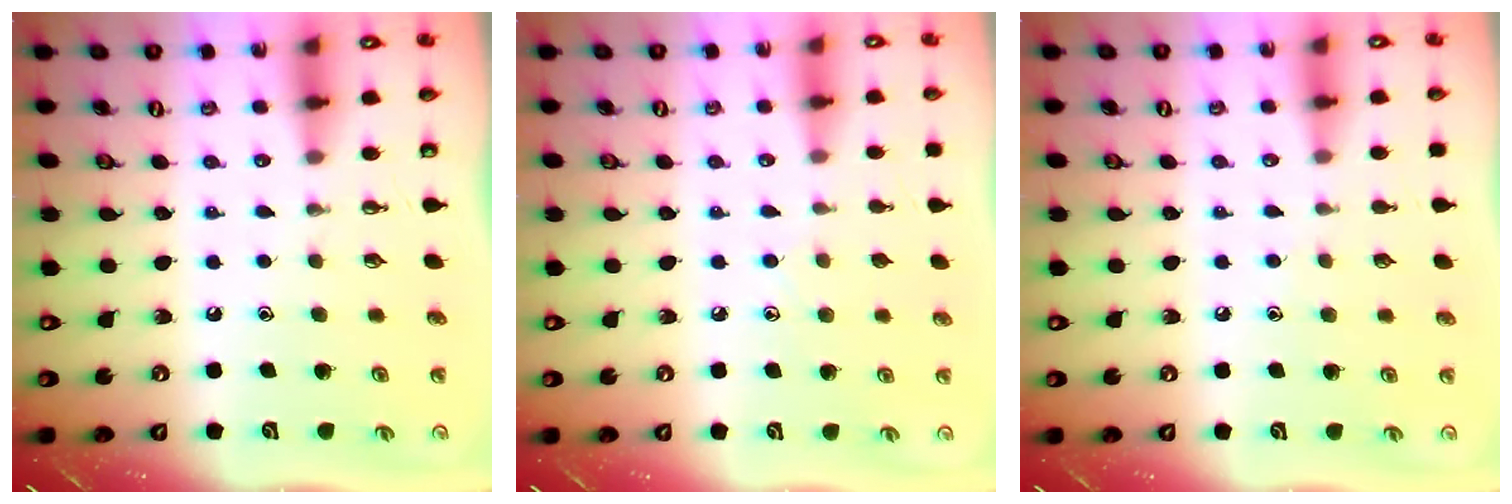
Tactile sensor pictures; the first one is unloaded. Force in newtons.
{"total": 6.0, "press": 5.9, "slide": 0.6}
{"total": 4.1, "press": 4.1, "slide": 0.4}